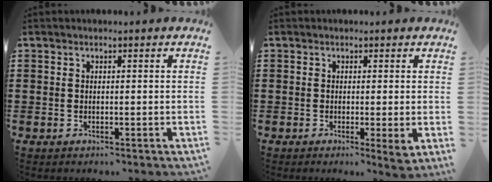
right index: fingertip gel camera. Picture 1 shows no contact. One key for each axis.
{"total": 1.6, "fx": -0.2, "fy": 0.1, "fz": 1.6, "tx": -0.031, "ty": -0.003, "tz": -0.002}